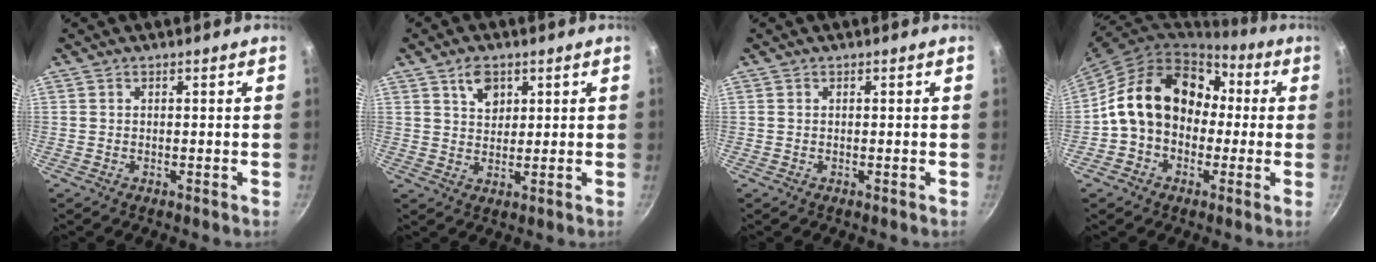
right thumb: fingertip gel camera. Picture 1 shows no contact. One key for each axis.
{"total": 4.7, "fx": 2.4, "fy": 3.0, "fz": 2.7, "tx": -0.029, "ty": -0.011, "tz": 0.041}
{"total": 0.0}
{"total": 17.5, "fx": 0.9, "fy": 13.8, "fz": 10.8, "tx": -0.149, "ty": 0.057, "tz": 0.005}